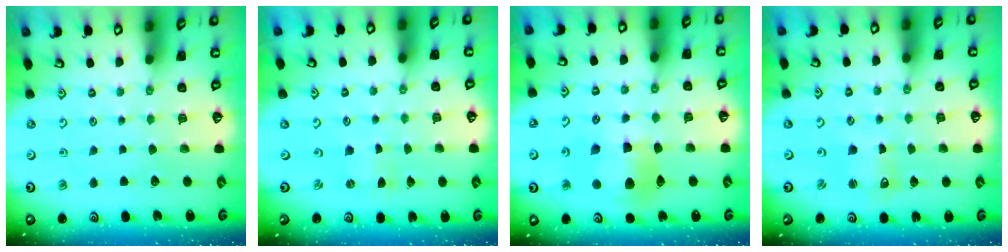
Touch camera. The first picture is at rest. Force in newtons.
{"total": 0.0}
{"total": 11.3, "press": 11.2, "slide": 1.5}
{"total": 3.2, "press": 3.2, "slide": 0.4}